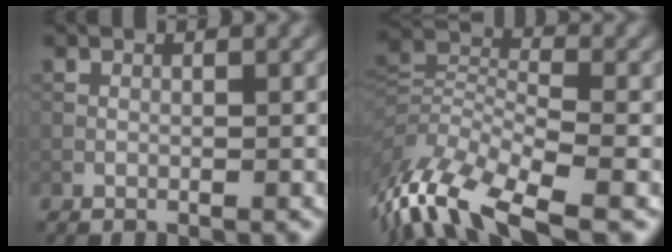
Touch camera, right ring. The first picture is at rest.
{"total": 10.9, "force": [-7.0, 3.7, 7.5], "torque": [-0.150, -0.005, -0.142]}